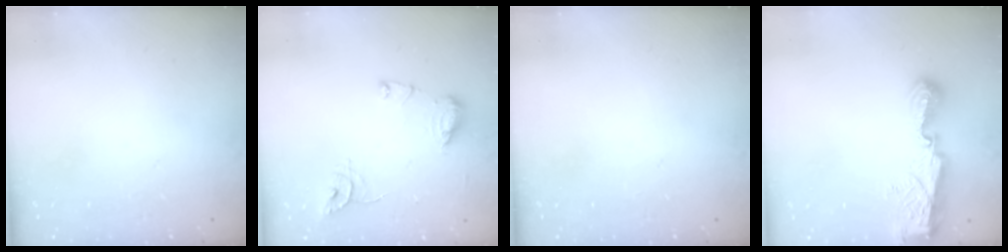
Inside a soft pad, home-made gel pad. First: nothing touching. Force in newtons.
{"total": 10.8, "press": 10.8, "slide": 0.5}
{"total": 0.0}
{"total": 7.3, "press": 7.3, "slide": 0.7}